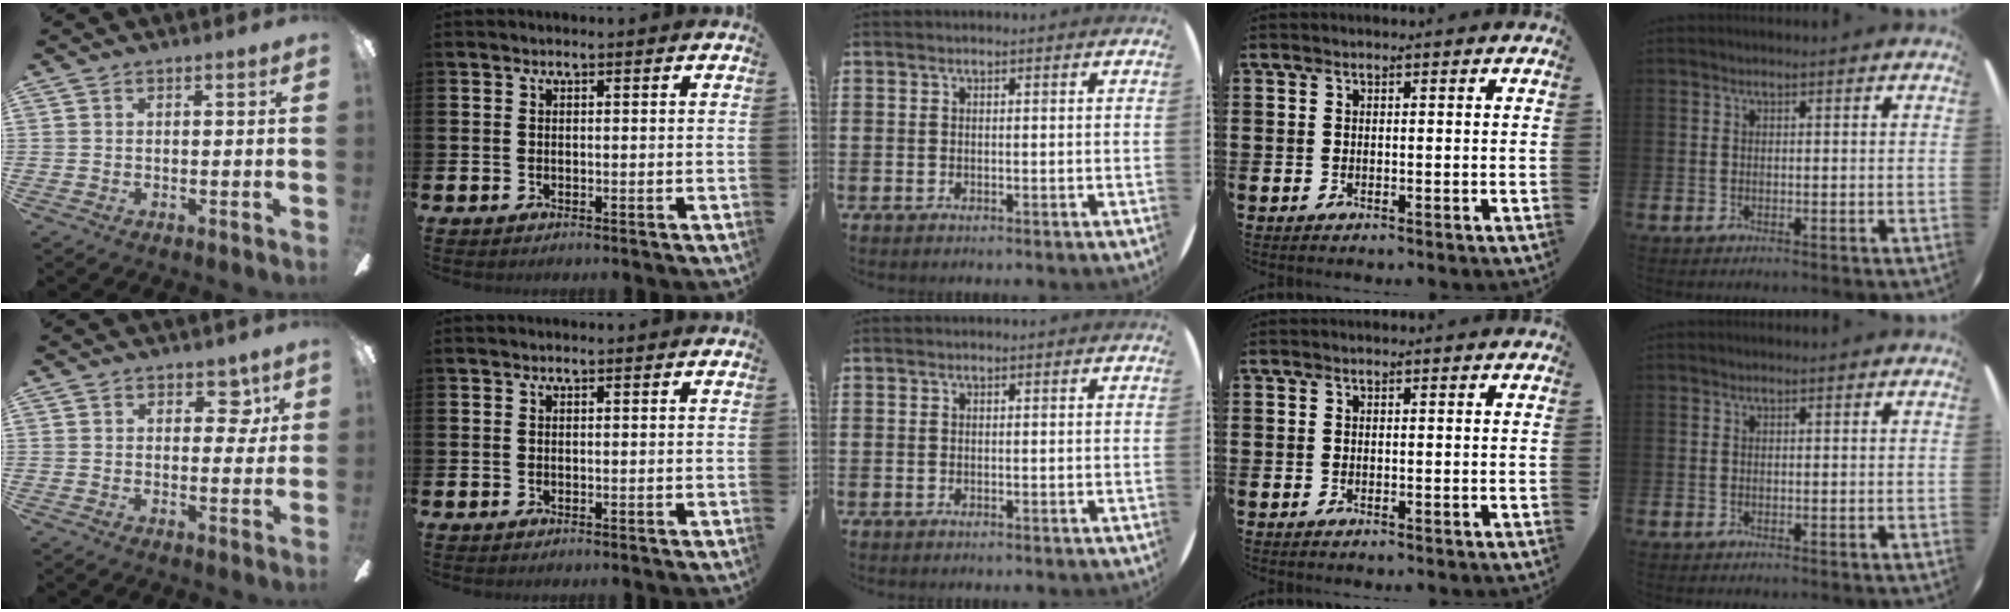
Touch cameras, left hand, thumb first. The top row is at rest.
{"thumb": {"total": 5.4, "force": [2.2, 3.4, 3.6], "torque": [-0.034, -0.003, 0.033]}}